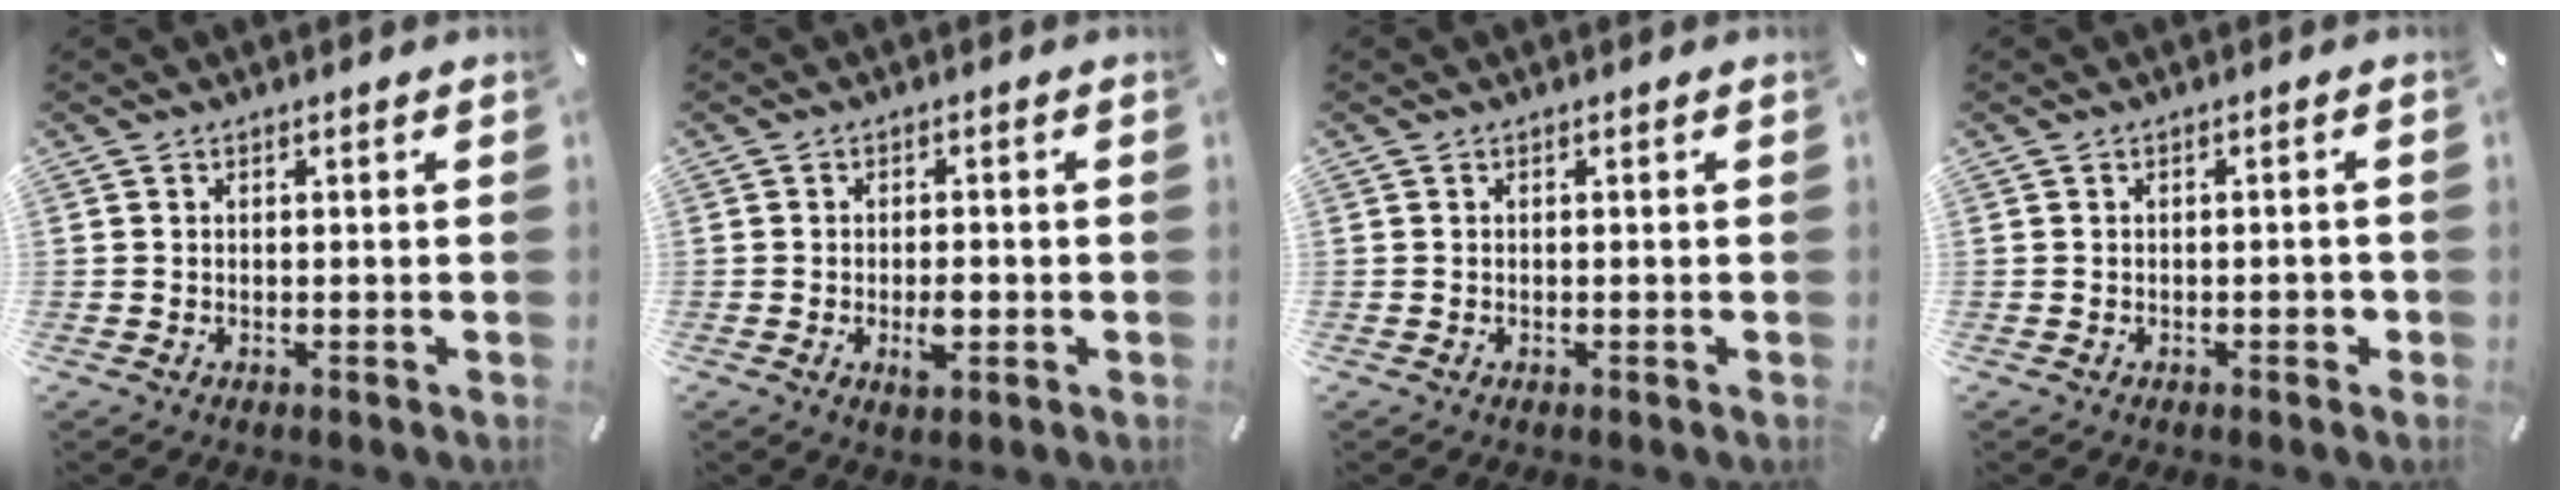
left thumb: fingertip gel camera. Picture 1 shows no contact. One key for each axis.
{"total": 4.2, "fx": -1.1, "fy": 2.0, "fz": 3.5, "tx": -0.065, "ty": 0.004, "tz": -0.018}
{"total": 0.0}
{"total": 1.4, "fx": -0.7, "fy": 0.7, "fz": 1.0, "tx": -0.017, "ty": 0.004, "tz": -0.013}